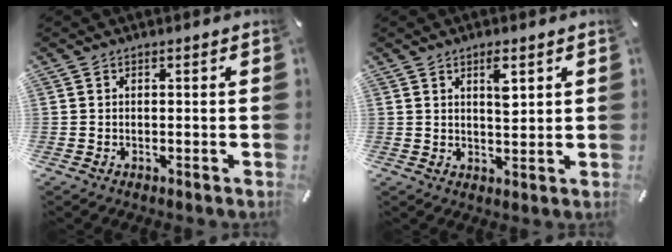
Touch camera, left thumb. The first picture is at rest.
{"total": 4.3, "force": [2.2, 1.7, 3.2], "torque": [-0.047, -0.007, 0.032]}